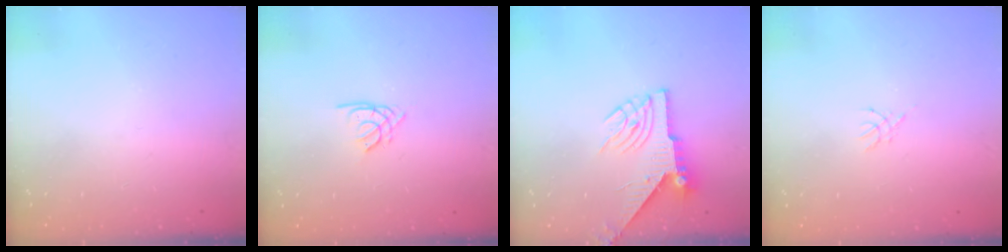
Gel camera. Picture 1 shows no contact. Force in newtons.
{"total": 1.4, "press": 1.4, "slide": 0.3}
{"total": 6.1, "press": 6.0, "slide": 0.7}
{"total": 1.4, "press": 1.4, "slide": 0.3}